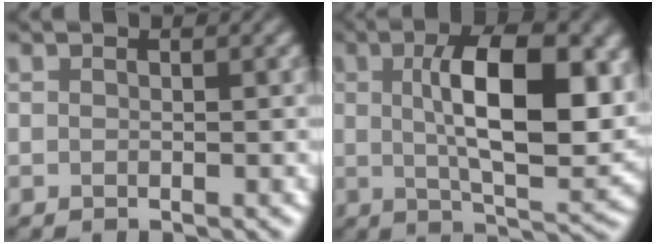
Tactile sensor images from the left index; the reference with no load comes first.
{"total": 11.3, "force": [1.7, 4.6, 10.2], "torque": [-0.158, -0.003, 0.028]}